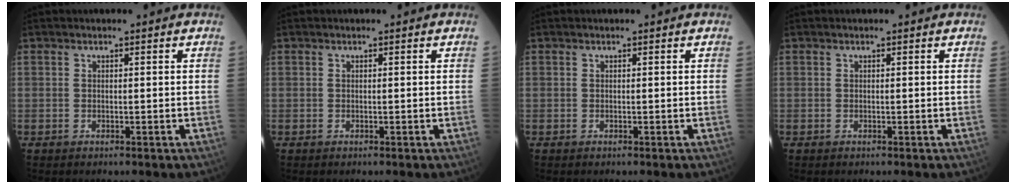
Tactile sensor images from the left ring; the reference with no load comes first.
{"total": 0.0}
{"total": 0.0}
{"total": 0.0}